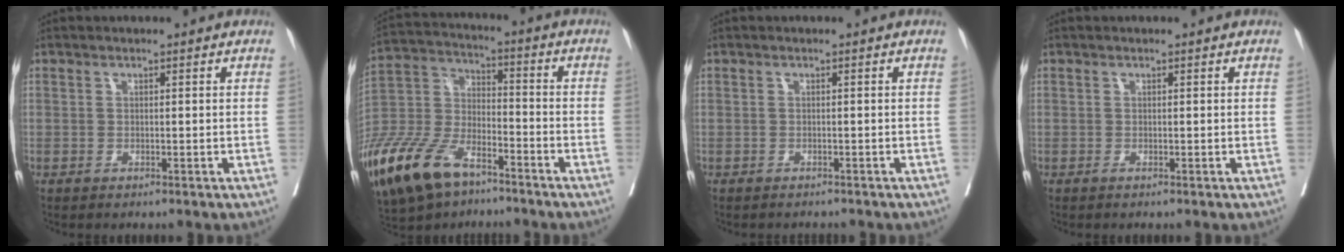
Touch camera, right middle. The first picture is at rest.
{"total": 23.0, "force": [-14.9, 10.2, 14.1], "torque": [-0.387, -0.042, -0.287]}
{"total": 2.6, "force": [-2.4, 0.9, 0.4], "torque": [-0.005, -0.006, -0.037]}
{"total": 0.0}